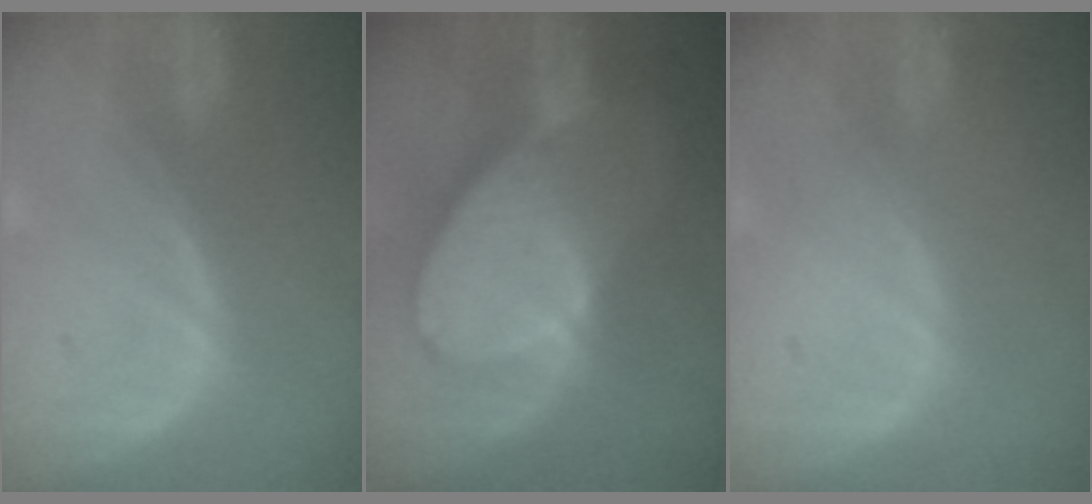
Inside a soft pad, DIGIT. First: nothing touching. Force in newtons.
{"total": 10.2, "press": 9.0, "slide": 4.8}
{"total": 0.0}